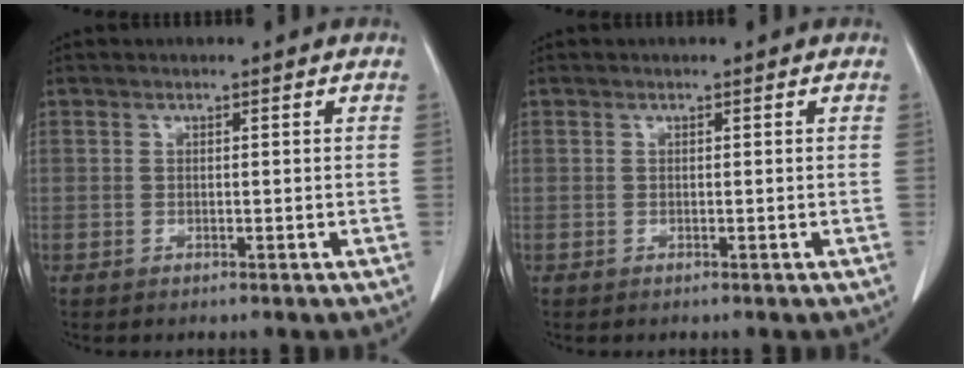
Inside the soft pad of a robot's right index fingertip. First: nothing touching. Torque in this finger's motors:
{"motor_torque": [0.00, -0.01, 0.00, 0.00]}